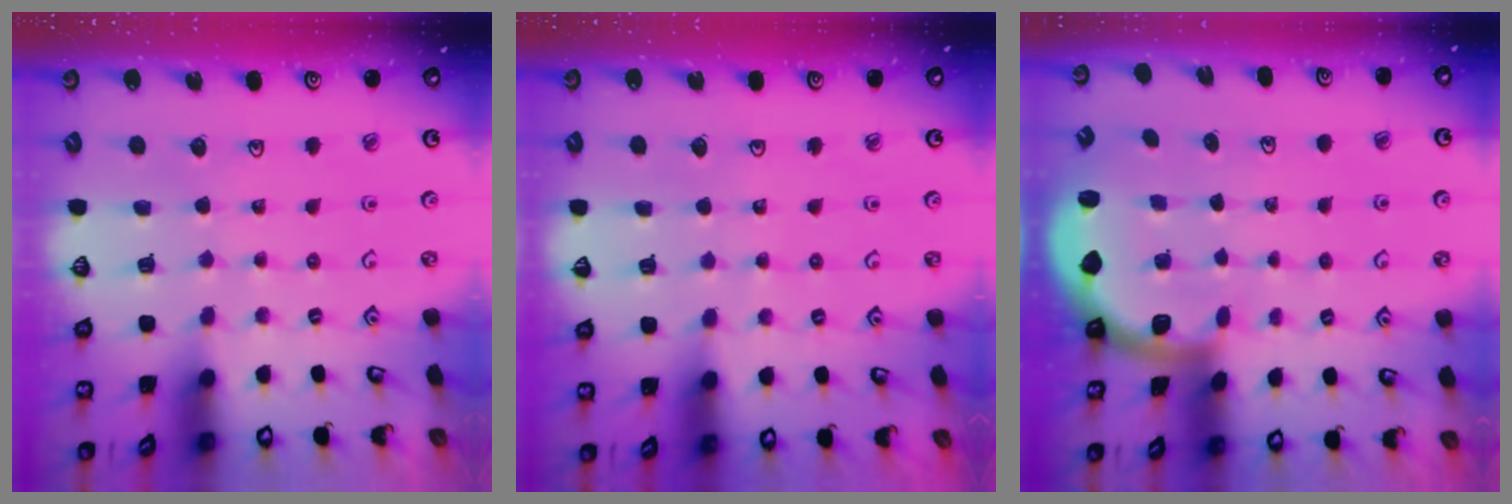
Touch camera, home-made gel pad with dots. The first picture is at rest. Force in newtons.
{"total": 1.7, "press": 1.7, "slide": 0.1}
{"total": 2.0, "press": 2.0, "slide": 0.5}